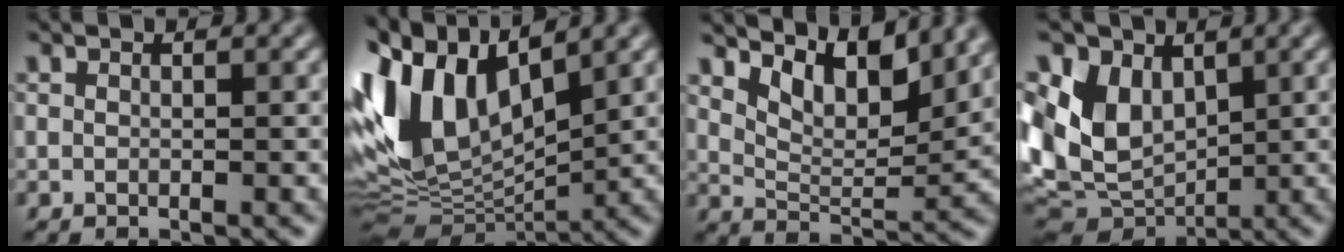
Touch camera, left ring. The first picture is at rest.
{"total": 10.9, "force": [2.5, 6.0, 8.8], "torque": [-0.190, 0.020, 0.038]}
{"total": 6.4, "force": [4.0, 2.7, 4.3], "torque": [-0.076, 0.003, 0.072]}
{"total": 8.2, "force": [0.7, 6.4, 5.2], "torque": [-0.098, 0.000, 0.026]}